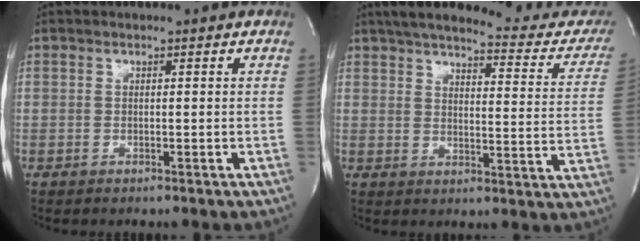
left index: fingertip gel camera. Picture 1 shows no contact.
{"total": 22.7, "force": [20.1, 4.3, 9.5], "torque": [-0.127, -0.037, 0.234]}